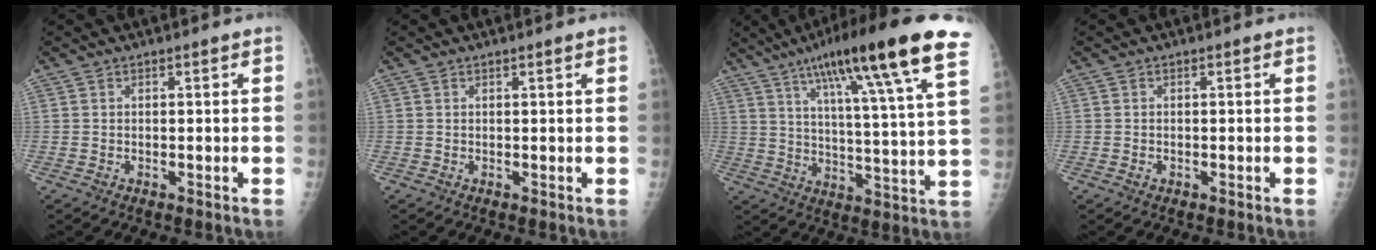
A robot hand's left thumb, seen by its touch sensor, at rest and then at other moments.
{"total": 1.0, "force": [0.7, -0.1, 0.7], "torque": [-0.011, 0.002, 0.009]}
{"total": 24.1, "force": [14.0, 2.7, 19.5], "torque": [-0.289, -0.025, 0.199]}
{"total": 0.6, "force": [-0.2, 0.5, 0.2], "torque": [-0.003, 0.001, -0.004]}